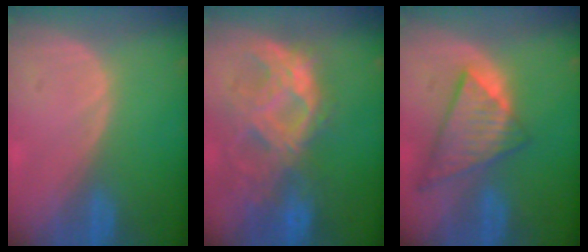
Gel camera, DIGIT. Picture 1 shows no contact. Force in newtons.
{"total": 10.5, "press": 9.2, "slide": 5.0}
{"total": 8.9, "press": 7.8, "slide": 4.5}